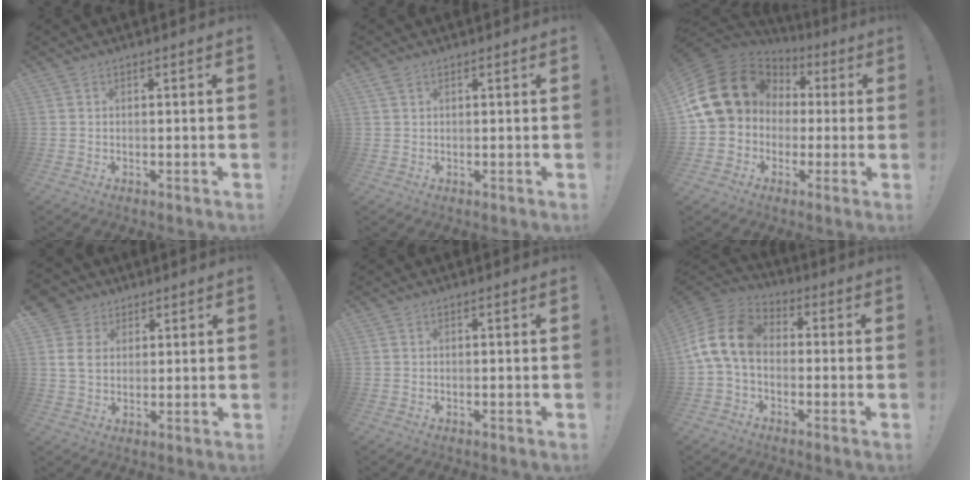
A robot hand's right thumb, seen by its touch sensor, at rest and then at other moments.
{"total": 1.8, "force": [1.1, 1.0, 0.9], "torque": [-0.017, 0.001, 0.022]}
{"total": 20.9, "force": [4.5, 17.0, 11.3], "torque": [-0.205, -0.011, 0.117]}
{"total": 7.8, "force": [2.8, 6.5, 3.1], "torque": [-0.043, -0.008, 0.058]}
{"total": 0.0}
{"total": 14.1, "force": [0.3, 9.5, 10.5], "torque": [-0.203, 0.021, 0.012]}